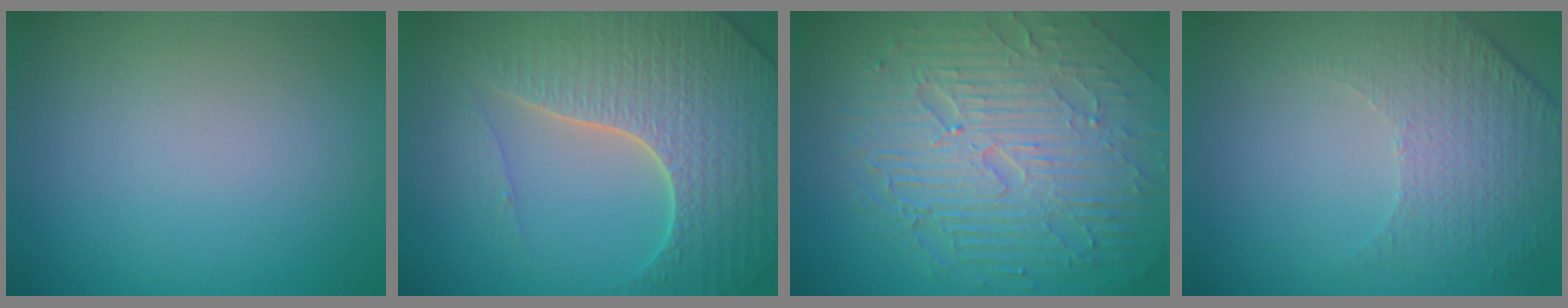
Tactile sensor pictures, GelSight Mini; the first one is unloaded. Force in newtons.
{"total": 7.0, "press": 6.7, "slide": 1.8}
{"total": 9.8, "press": 6.5, "slide": 7.4}
{"total": 4.9, "press": 3.2, "slide": 3.6}